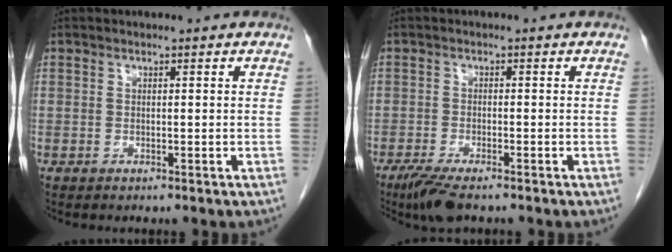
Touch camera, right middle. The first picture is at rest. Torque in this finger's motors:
{"motor_torque": [0.99, -0.47, 0.32, 0.07]}